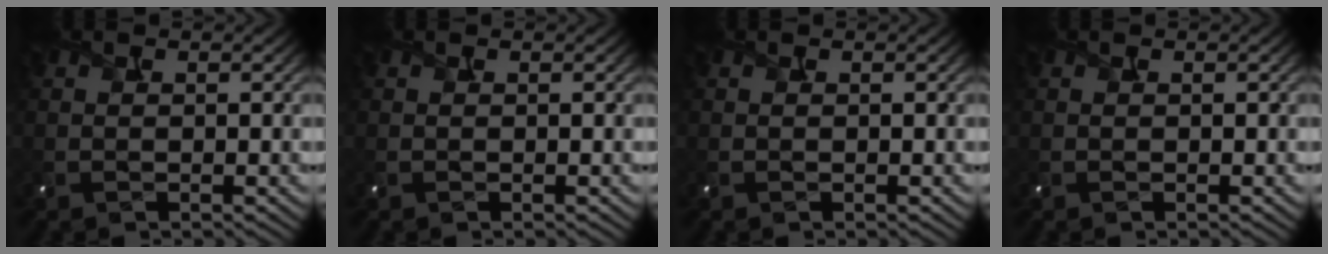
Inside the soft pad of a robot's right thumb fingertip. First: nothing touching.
{"total": 0.0}
{"total": 0.0}
{"total": 0.0}